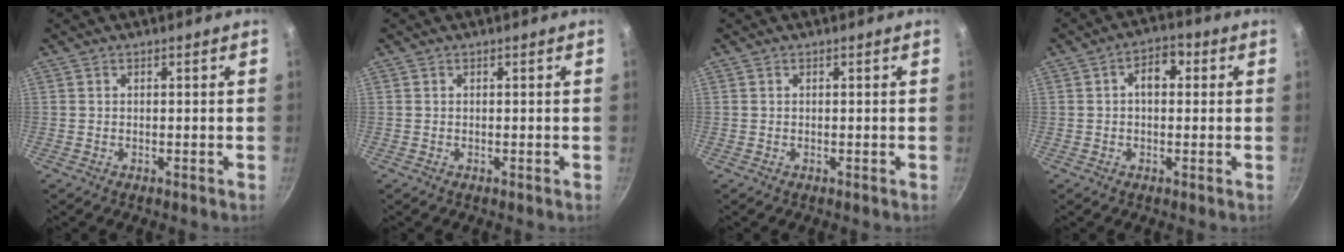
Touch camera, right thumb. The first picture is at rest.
{"total": 0.0}
{"total": 0.0}
{"total": 5.3, "force": [0.9, 3.5, 3.9], "torque": [-0.035, 0.013, 0.006]}